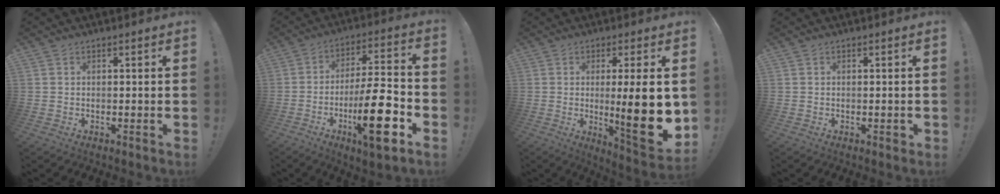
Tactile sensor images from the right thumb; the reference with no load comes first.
{"total": 19.1, "force": [-6.8, 4.8, 17.1], "torque": [-0.272, 0.026, -0.107]}
{"total": 16.2, "force": [-0.6, 2.3, 16.0], "torque": [-0.221, -0.018, -0.004]}
{"total": 0.9, "force": [-0.2, 0.6, 0.7], "torque": [-0.006, 0.001, -0.004]}